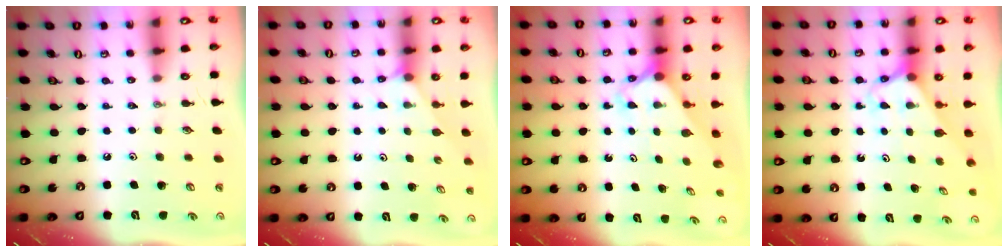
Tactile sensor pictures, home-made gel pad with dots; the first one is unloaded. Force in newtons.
{"total": 1.8, "press": 1.7, "slide": 0.3}
{"total": 2.3, "press": 2.3, "slide": 0.2}
{"total": 2.7, "press": 2.7, "slide": 0.1}